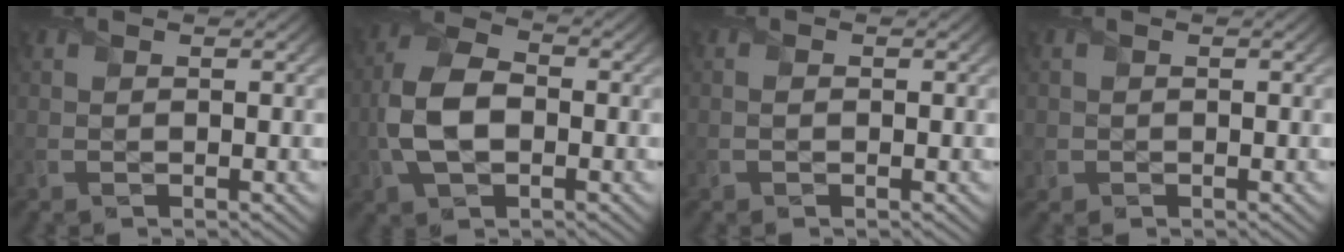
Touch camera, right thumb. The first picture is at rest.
{"total": 8.2, "force": [-1.5, 5.2, 6.3], "torque": [-0.145, 0.000, -0.032]}
{"total": 1.0, "force": [-0.2, 0.8, 0.6], "torque": [-0.016, 0.000, -0.001]}
{"total": 1.5, "force": [-0.3, 1.5, 0.1], "torque": [0.003, -0.005, -0.007]}